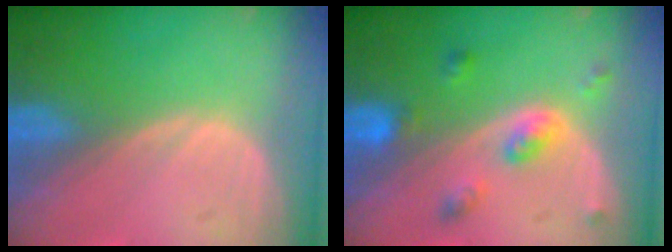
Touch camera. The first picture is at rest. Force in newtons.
{"total": 5.2, "press": 4.5, "slide": 2.8}